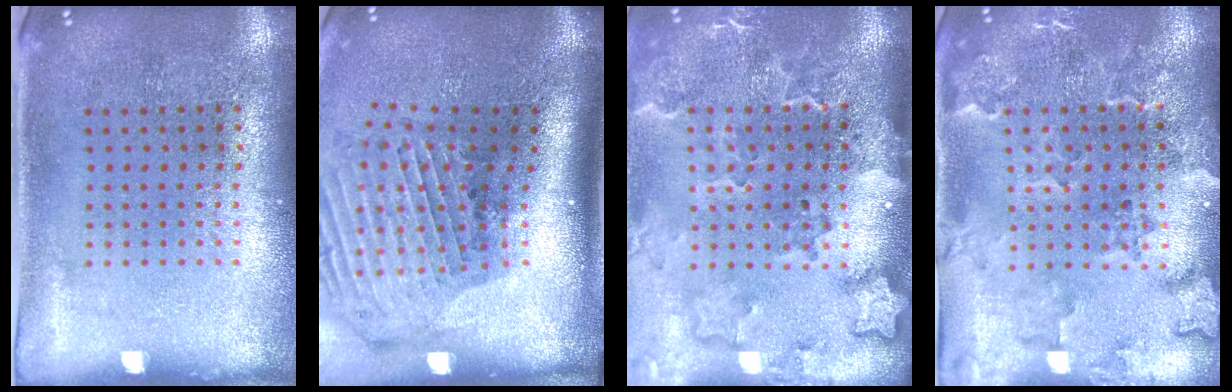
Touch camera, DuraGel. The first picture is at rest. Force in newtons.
{"total": 2.9, "press": 2.1, "slide": 1.9}
{"total": 2.9, "press": 2.2, "slide": 1.8}
{"total": 2.5, "press": 2.2, "slide": 1.1}